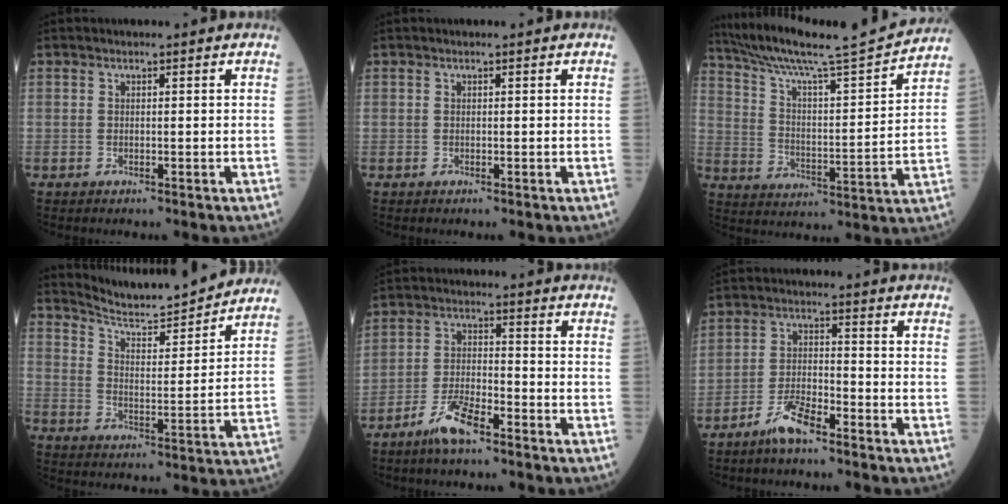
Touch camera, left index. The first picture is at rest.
{"total": 0.0}
{"total": 19.6, "force": [17.9, -0.7, 7.9], "torque": [-0.143, -0.022, 0.275]}
{"total": 13.8, "force": [13.3, 0.1, 3.6], "torque": [-0.065, -0.002, 0.202]}
{"total": 6.4, "force": [-4.7, 1.4, 4.2], "torque": [-0.092, -0.005, -0.093]}
{"total": 5.5, "force": [-4.2, 1.1, 3.3], "torque": [-0.075, -0.003, -0.084]}